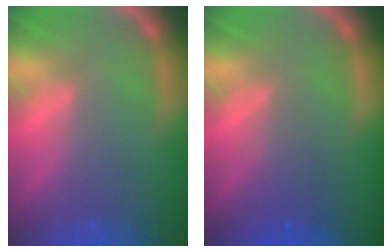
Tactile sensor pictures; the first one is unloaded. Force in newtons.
{"total": 1.9}